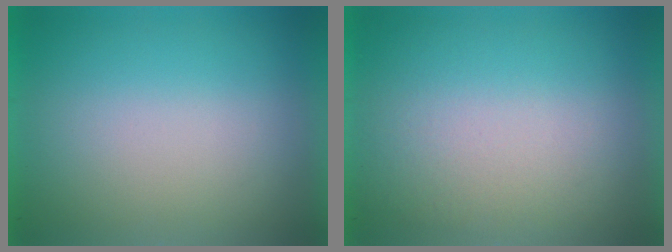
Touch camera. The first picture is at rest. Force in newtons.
{"total": 1.4}